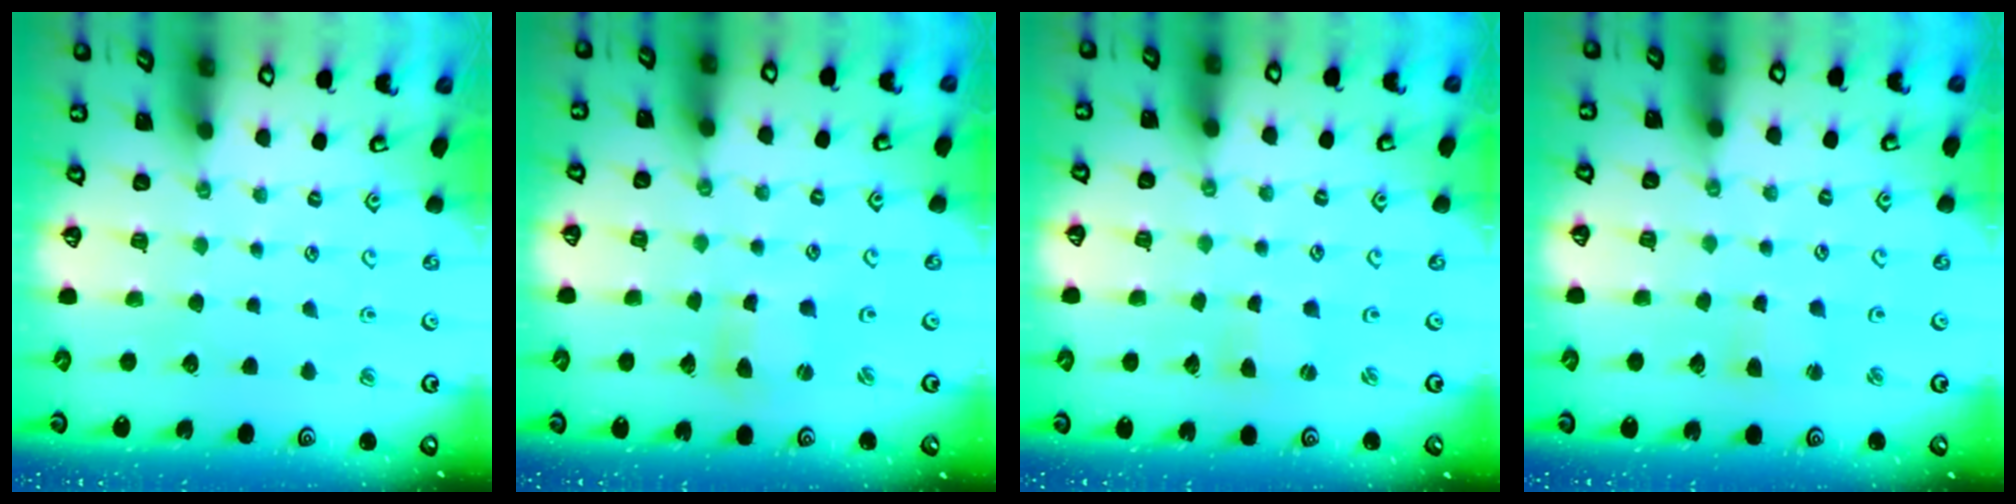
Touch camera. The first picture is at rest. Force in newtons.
{"total": 2.3, "press": 2.3, "slide": 0.3}
{"total": 1.3, "press": 1.3, "slide": 0.4}
{"total": 2.5, "press": 2.5, "slide": 0.3}